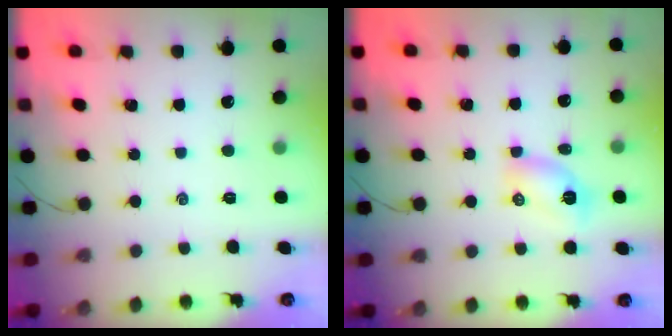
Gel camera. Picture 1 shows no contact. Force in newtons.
{"total": 5.2, "press": 5.0, "slide": 1.6}